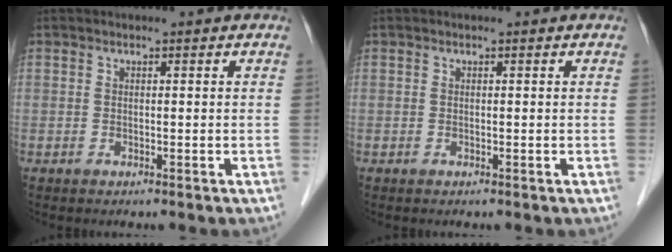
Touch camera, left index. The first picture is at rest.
{"total": 0.0}